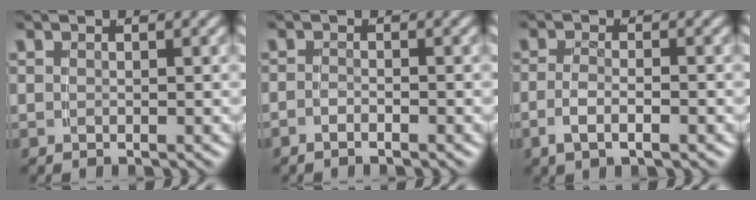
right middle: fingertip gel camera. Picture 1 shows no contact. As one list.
[{"total": 1.1, "force": [-1.0, 0.3, 0.3], "torque": [-0.009, -0.003, -0.021]}, {"total": 2.3, "force": [-1.3, 0.7, 1.8], "torque": [-0.042, -0.007, -0.020]}]